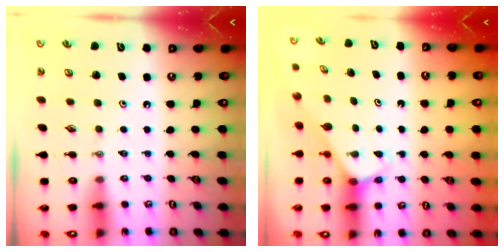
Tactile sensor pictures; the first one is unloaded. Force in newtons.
{"total": 2.4, "press": 2.4, "slide": 0.2}